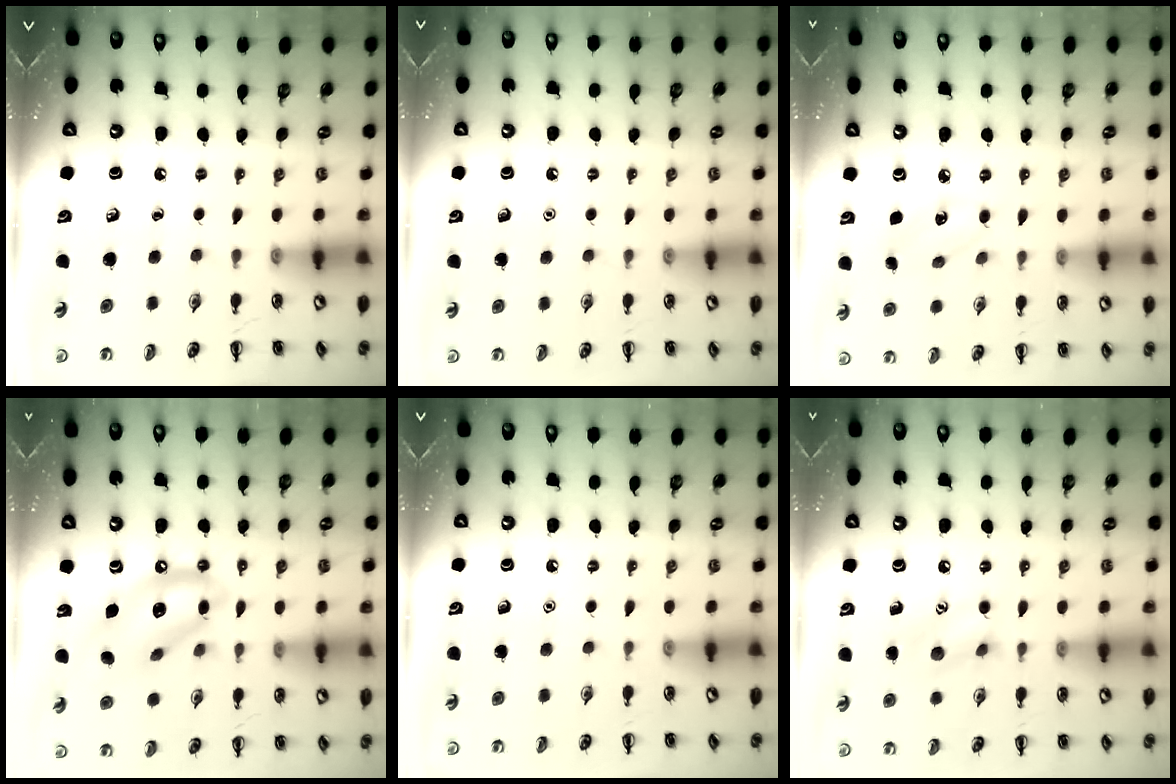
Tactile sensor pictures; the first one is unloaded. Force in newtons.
{"total": 1.6, "press": 1.6, "slide": 0.1}
{"total": 6.3, "press": 6.2, "slide": 1.2}
{"total": 13.8, "press": 13.3, "slide": 3.7}
{"total": 1.6, "press": 1.5, "slide": 0.1}
{"total": 8.9, "press": 8.9, "slide": 0.5}